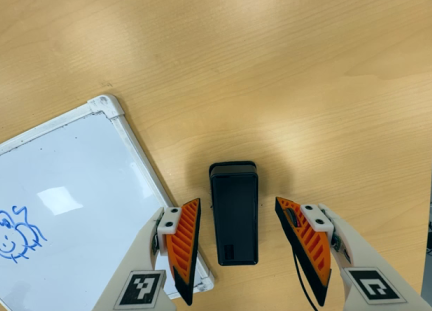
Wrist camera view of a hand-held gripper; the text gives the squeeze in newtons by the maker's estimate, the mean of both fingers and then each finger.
{"total": 0.0}